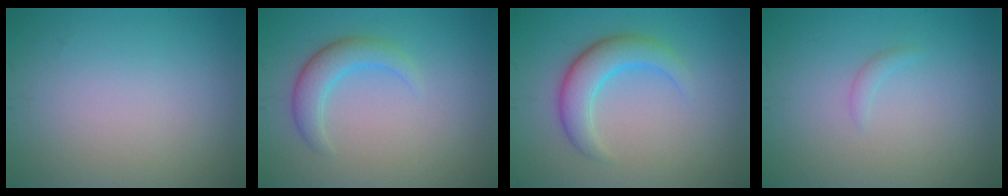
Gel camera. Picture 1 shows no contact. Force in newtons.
{"total": 2.9, "press": 2.9, "slide": 0.1}
{"total": 4.0, "press": 4.0, "slide": 0.1}
{"total": 0.7, "press": 0.7, "slide": 0.1}